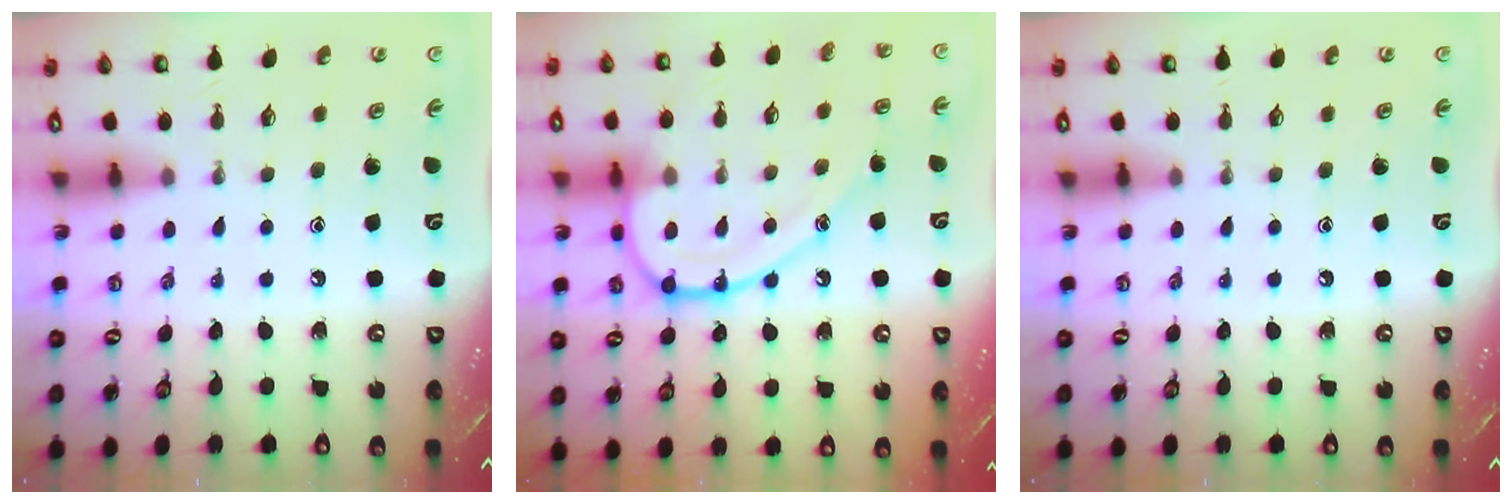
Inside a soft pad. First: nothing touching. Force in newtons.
{"total": 16.0, "press": 16.0, "slide": 1.3}
{"total": 0.0}